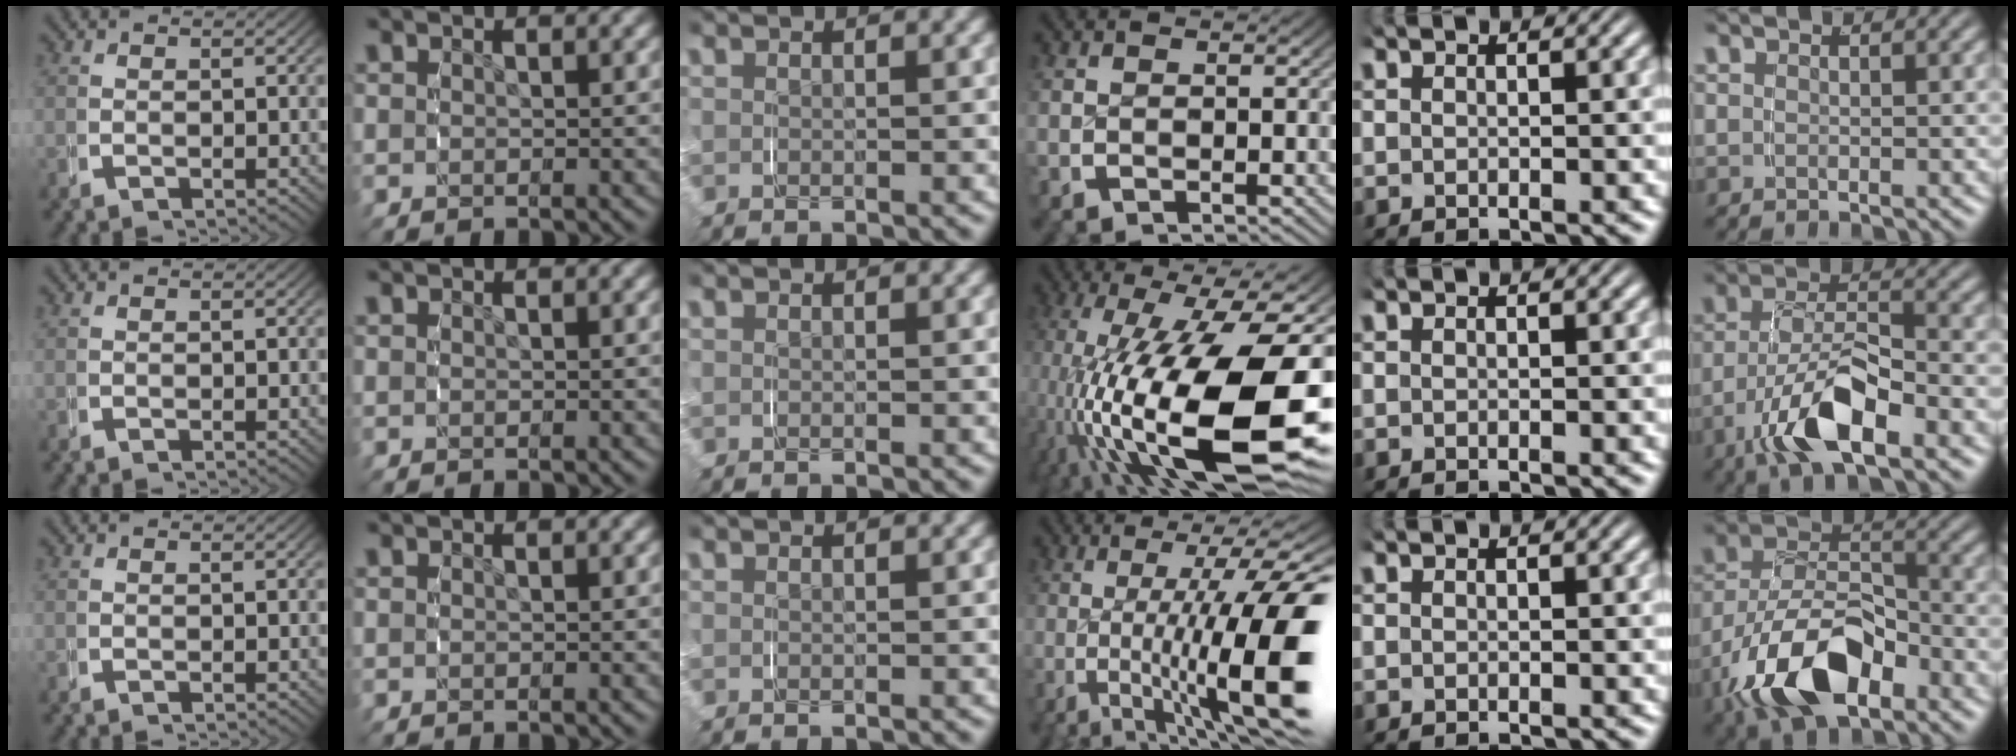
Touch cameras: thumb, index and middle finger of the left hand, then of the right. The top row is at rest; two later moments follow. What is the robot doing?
{"motion": "grasp_and_lifting", "object": "keyboard"}